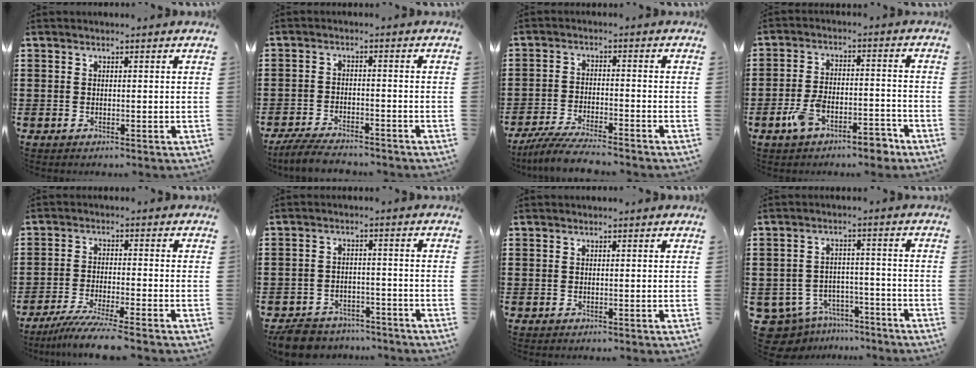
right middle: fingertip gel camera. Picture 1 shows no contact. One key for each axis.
{"total": 4.6, "fx": -4.3, "fy": 0.6, "fz": 1.4, "tx": -0.036, "ty": -0.002, "tz": -0.089}
{"total": 5.4, "fx": -5.0, "fy": 0.2, "fz": 2.0, "tx": -0.053, "ty": -0.012, "tz": -0.100}
{"total": 7.0, "fx": -5.1, "fy": 2.3, "fz": 4.2, "tx": -0.086, "ty": 0.009, "tz": -0.096}
{"total": 5.3, "fx": -4.7, "fy": -0.5, "fz": 2.5, "tx": -0.052, "ty": -0.021, "tz": -0.091}
{"total": 4.9, "fx": -4.7, "fy": 1.2, "fz": 0.5, "tx": -0.021, "ty": 0.009, "tz": -0.100}
{"total": 0.0}
{"total": 6.6, "fx": -6.0, "fy": 2.6, "fz": 1.0, "tx": -0.042, "ty": 0.015, "tz": -0.124}